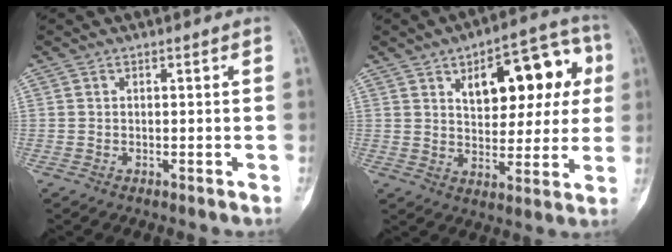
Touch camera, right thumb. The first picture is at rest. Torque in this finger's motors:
{"motor_torque": [-0.95, 2.38, 0.38, 0.34, 0.29]}